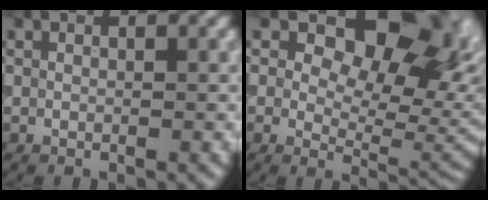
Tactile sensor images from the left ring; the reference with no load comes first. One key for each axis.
{"total": 11.6, "fx": 4.8, "fy": 6.8, "fz": 8.0, "tx": -0.090, "ty": 0.001, "tz": 0.074}